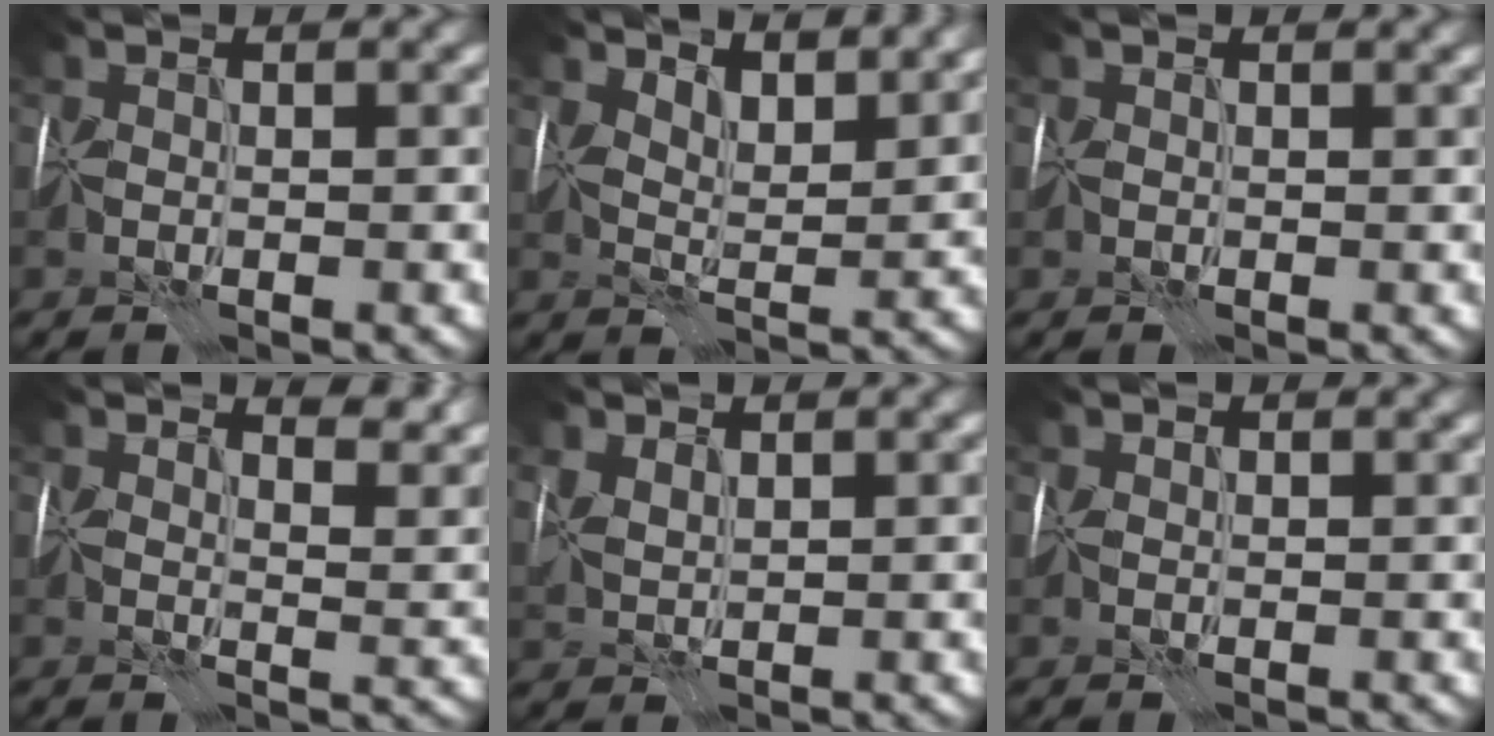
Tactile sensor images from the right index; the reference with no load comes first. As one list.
[{"total": 5.1, "force": [4.0, 1.6, 2.7], "torque": [-0.038, -0.001, 0.051]}, {"total": 0.9, "force": [0.5, 0.7, 0.2], "torque": [-0.007, 0.001, 0.011]}, {"total": 5.8, "force": [4.5, 2.0, 3.1], "torque": [-0.052, 0.001, 0.058]}, {"total": 2.2, "force": [1.3, 1.2, 1.3], "torque": [-0.036, 0.001, 0.031]}, {"total": 0.7, "force": [0.6, 0.4, 0.2], "torque": [-0.007, 0.002, 0.014]}]